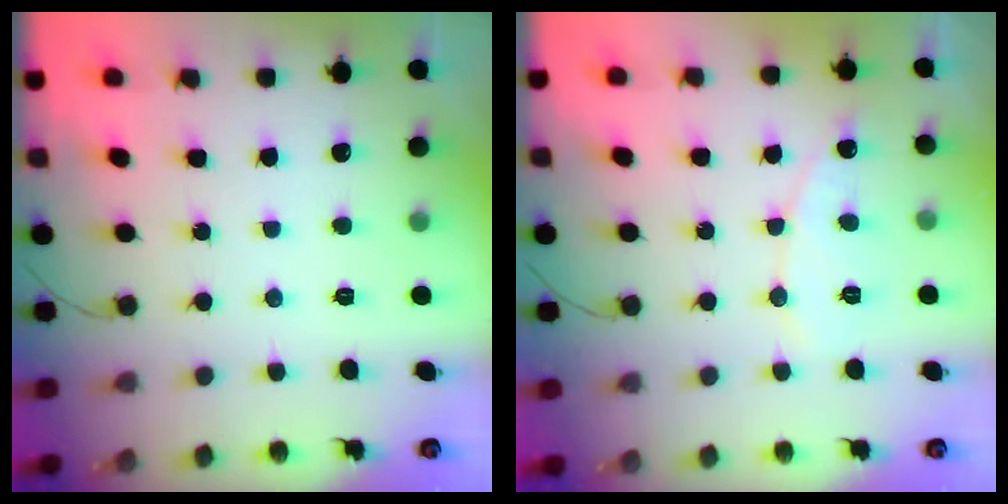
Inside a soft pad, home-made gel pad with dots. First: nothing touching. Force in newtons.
{"total": 6.8, "press": 6.8, "slide": 0.5}